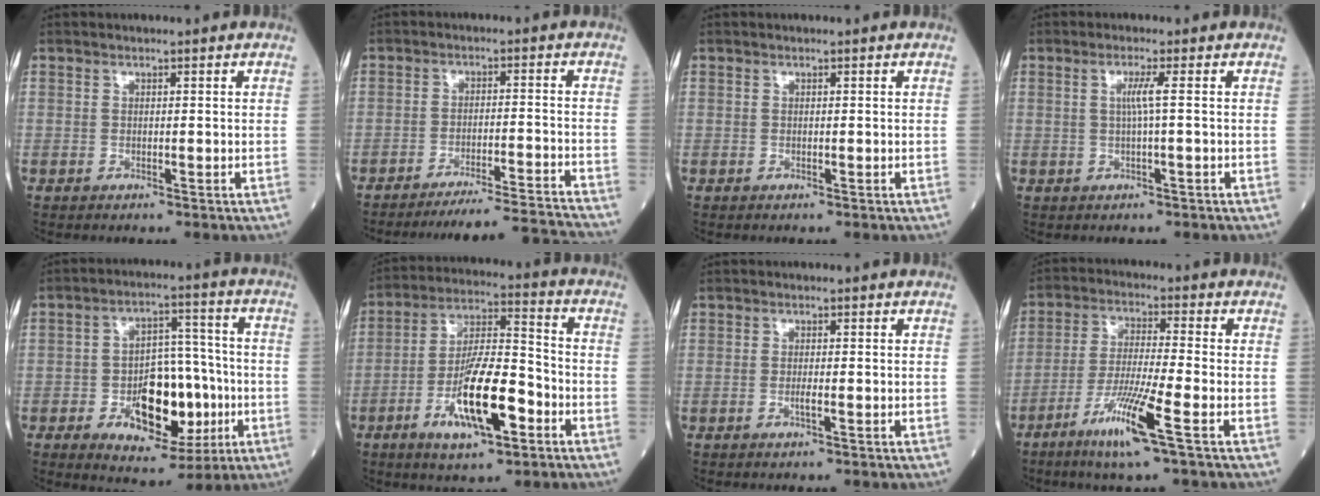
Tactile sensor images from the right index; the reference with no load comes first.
{"total": 14.3, "force": [-13.8, -2.6, 2.6], "torque": [-0.016, -0.011, -0.196]}
{"total": 0.0}
{"total": 2.4, "force": [0.2, -0.7, 2.2], "torque": [-0.045, 0.000, 0.004]}
{"total": 13.4, "force": [-3.3, 6.9, 11.0], "torque": [-0.173, 0.015, -0.040]}
{"total": 13.6, "force": [-5.3, 3.2, 12.1], "torque": [-0.232, -0.001, -0.089]}
{"total": 0.9, "force": [-0.3, 0.0, 0.9], "torque": [-0.022, 0.000, -0.003]}
{"total": 9.8, "force": [-5.0, -0.8, 8.5], "torque": [-0.168, -0.020, -0.095]}